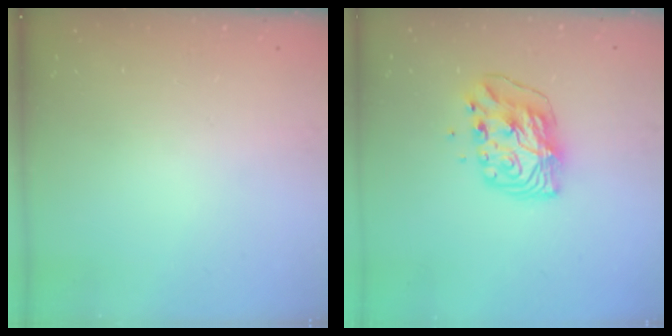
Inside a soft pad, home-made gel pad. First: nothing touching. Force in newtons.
{"total": 9.7, "press": 9.6, "slide": 0.8}